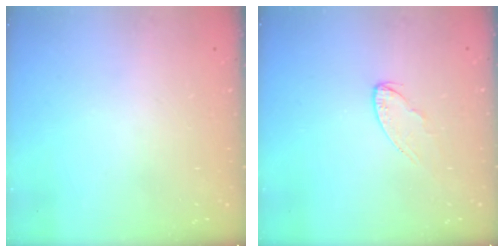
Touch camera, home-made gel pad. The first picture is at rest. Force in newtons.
{"total": 4.3, "press": 4.2, "slide": 0.4}